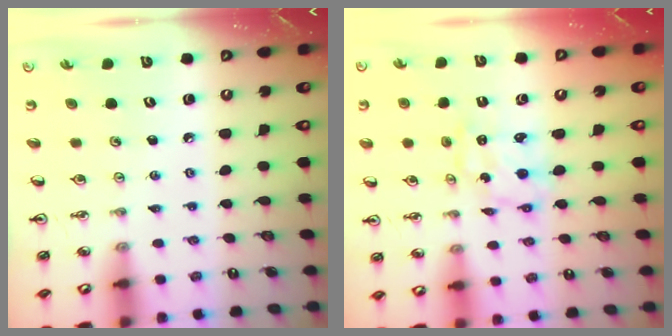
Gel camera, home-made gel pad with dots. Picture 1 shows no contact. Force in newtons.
{"total": 2.7, "press": 2.7, "slide": 0.3}